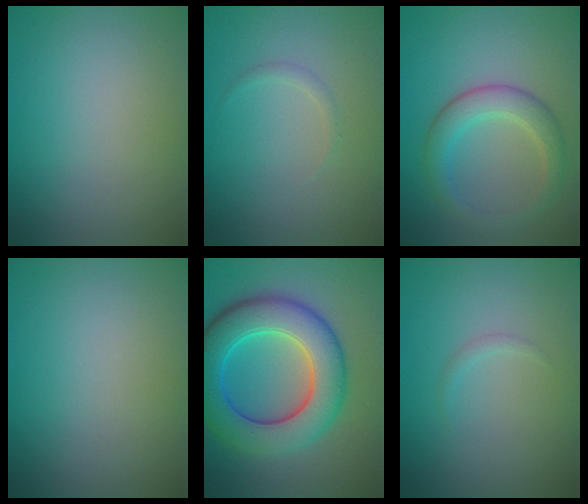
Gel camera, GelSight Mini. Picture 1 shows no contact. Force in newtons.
{"total": 0.6, "press": 0.6, "slide": 0.0}
{"total": 3.4, "press": 3.4, "slide": 0.0}
{"total": 0.0}
{"total": 9.5, "press": 9.5, "slide": 0.2}
{"total": 0.5, "press": 0.5, "slide": 0.1}